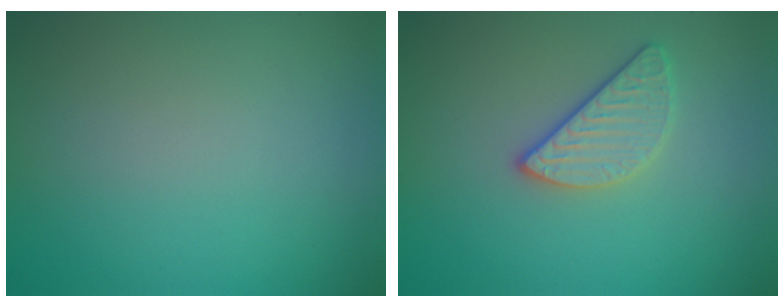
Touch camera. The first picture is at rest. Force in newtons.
{"total": 2.5, "press": 2.4, "slide": 0.8}